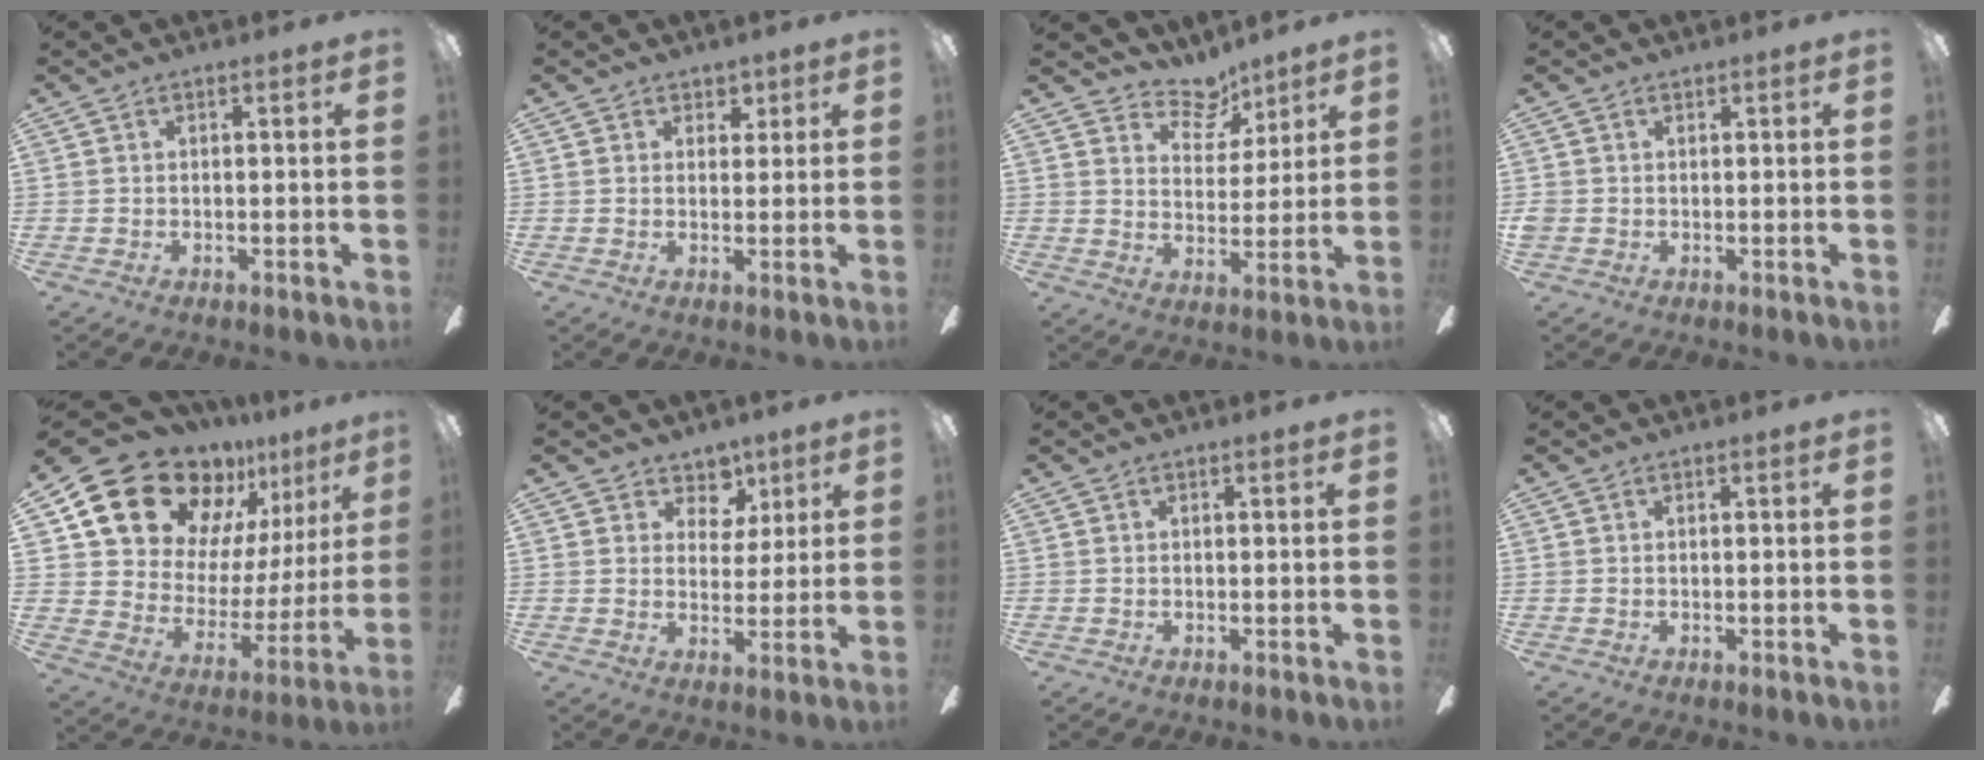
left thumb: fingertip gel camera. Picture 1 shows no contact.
{"total": 2.9, "force": [1.8, 2.3, 0.1], "torque": [0.015, -0.007, 0.029]}
{"total": 8.3, "force": [6.8, 4.2, 2.1], "torque": [-0.028, -0.050, 0.124]}
{"total": 1.3, "force": [0.2, 1.2, 0.2], "torque": [-0.004, 0.001, 0.003]}
{"total": 19.8, "force": [14.5, 11.1, 7.7], "torque": [-0.150, -0.103, 0.280]}
{"total": 6.8, "force": [4.3, 5.1, 1.5], "torque": [-0.021, -0.024, 0.082]}
{"total": 0.0}
{"total": 0.0}